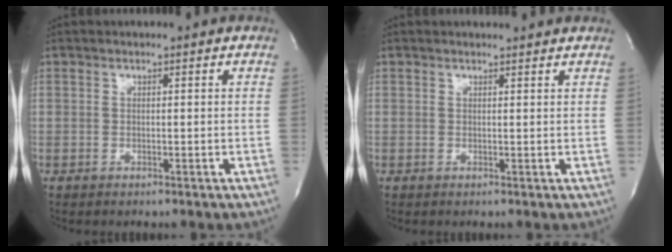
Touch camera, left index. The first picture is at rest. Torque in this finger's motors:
{"motor_torque": [0.19, -0.02, -0.02, -0.01]}